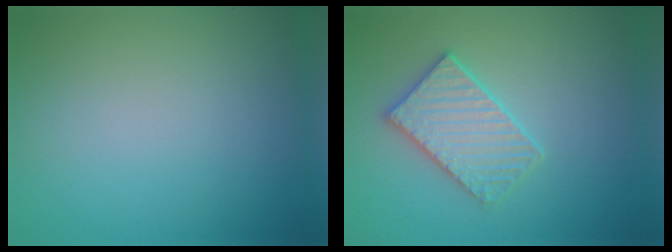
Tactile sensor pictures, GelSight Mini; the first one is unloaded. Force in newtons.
{"total": 3.4, "press": 3.4, "slide": 0.3}